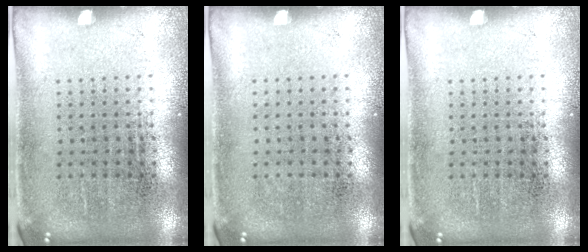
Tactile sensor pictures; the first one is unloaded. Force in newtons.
{"total": 0.0}
{"total": 0.0}